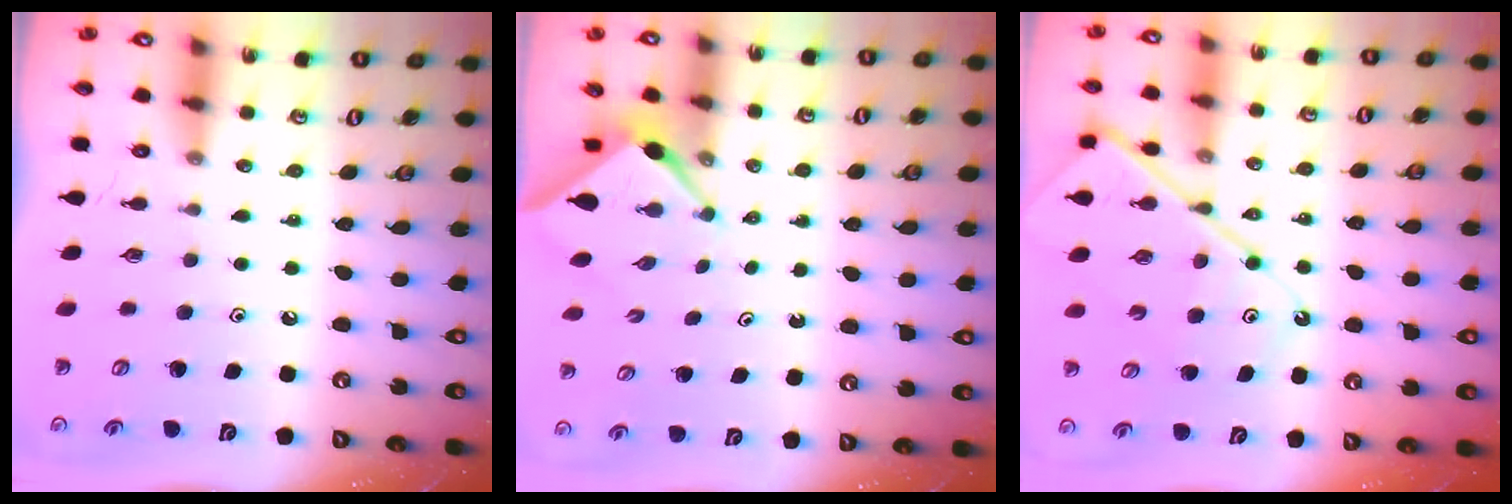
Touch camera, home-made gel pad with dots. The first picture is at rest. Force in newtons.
{"total": 3.1, "press": 3.1, "slide": 0.4}
{"total": 12.2, "press": 12.1, "slide": 1.3}